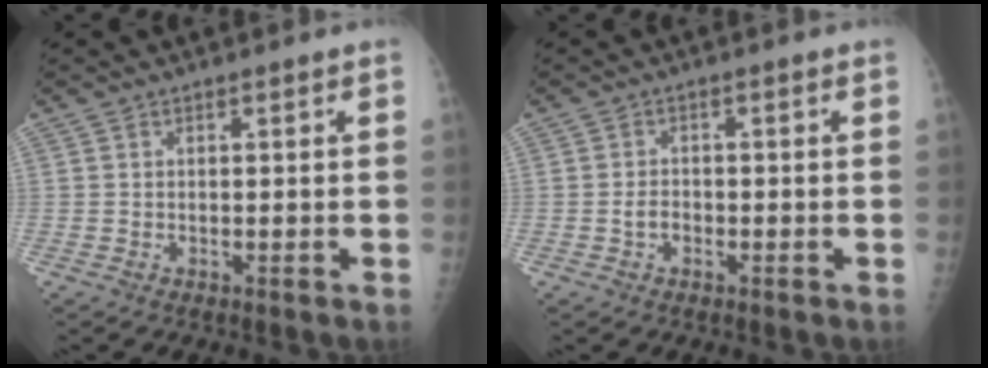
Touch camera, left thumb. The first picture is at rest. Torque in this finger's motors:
{"motor_torque": [0.38, 0.37, 0.07, -0.10, 0.01]}